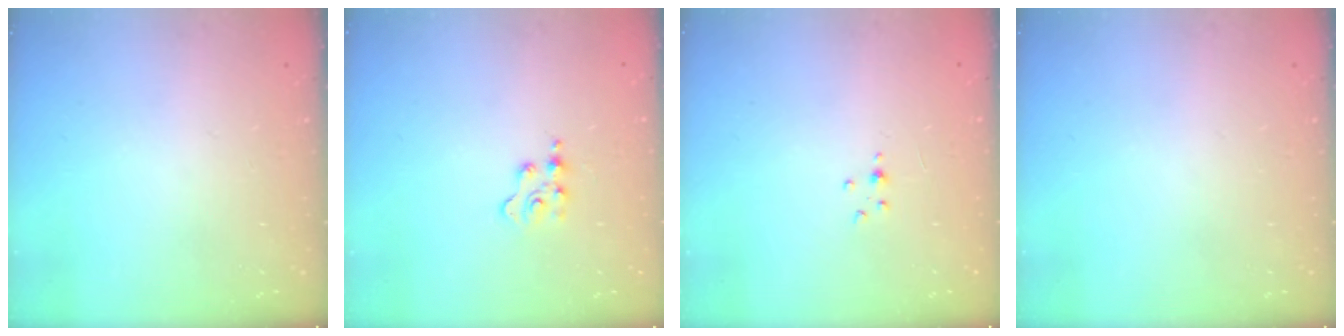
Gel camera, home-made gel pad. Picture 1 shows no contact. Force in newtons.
{"total": 3.1, "press": 3.1, "slide": 0.5}
{"total": 1.5, "press": 1.5, "slide": 0.2}
{"total": 0.0}